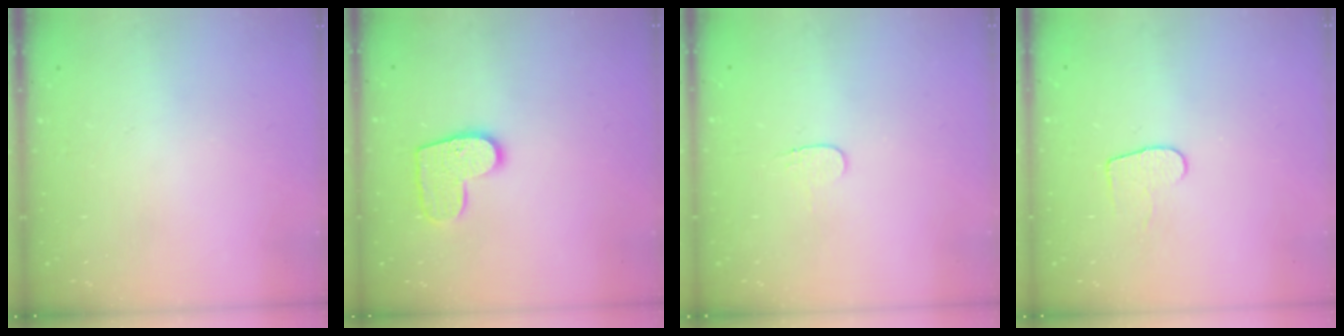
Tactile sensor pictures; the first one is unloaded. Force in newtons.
{"total": 10.3, "press": 10.3, "slide": 0.4}
{"total": 3.7, "press": 3.7, "slide": 0.4}
{"total": 6.3, "press": 6.3, "slide": 0.6}